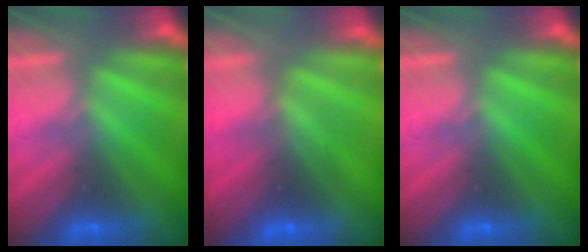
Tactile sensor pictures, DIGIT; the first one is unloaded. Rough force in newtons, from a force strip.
{"total": 2.7}
{"total": 0.0}